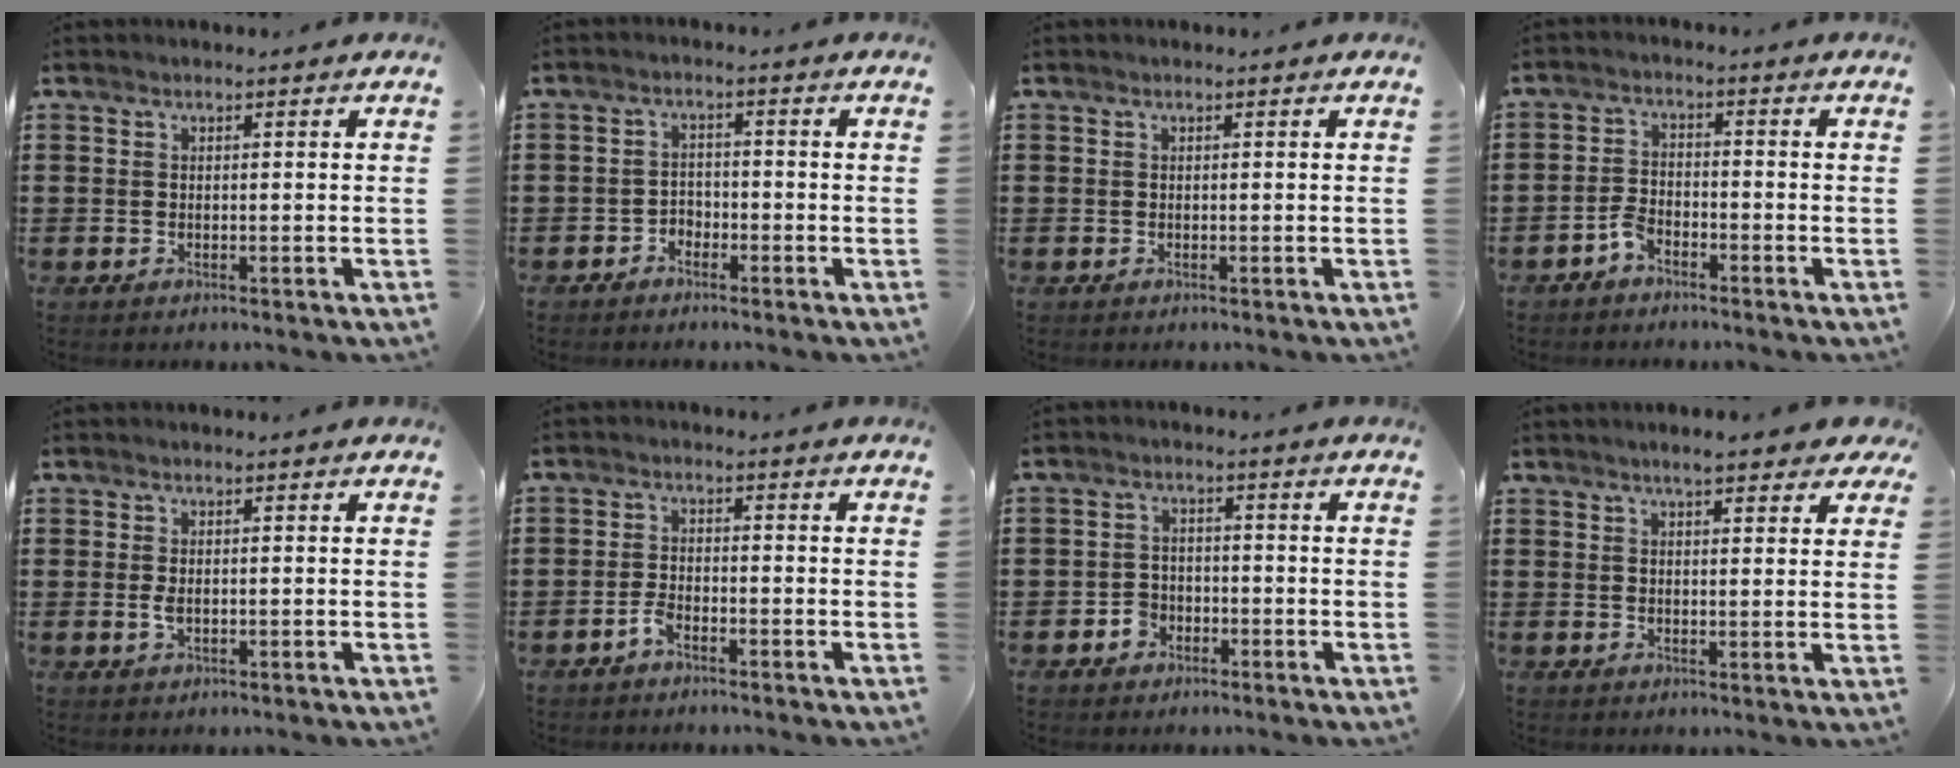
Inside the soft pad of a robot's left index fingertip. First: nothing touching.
{"total": 2.1, "force": [-1.9, 0.9, 0.0], "torque": [-0.010, 0.001, -0.044]}
{"total": 0.0}
{"total": 2.8, "force": [-2.2, 1.2, 1.2], "torque": [-0.034, 0.005, -0.046]}
{"total": 1.6, "force": [0.0, 0.6, 1.5], "torque": [-0.036, -0.002, -0.003]}
{"total": 2.3, "force": [-1.7, 0.7, 1.4], "torque": [-0.035, 0.002, -0.034]}
{"total": 2.7, "force": [-1.6, 2.1, 0.7], "torque": [-0.019, 0.004, -0.035]}
{"total": 4.5, "force": [3.6, 0.7, 2.6], "torque": [-0.051, -0.003, 0.062]}